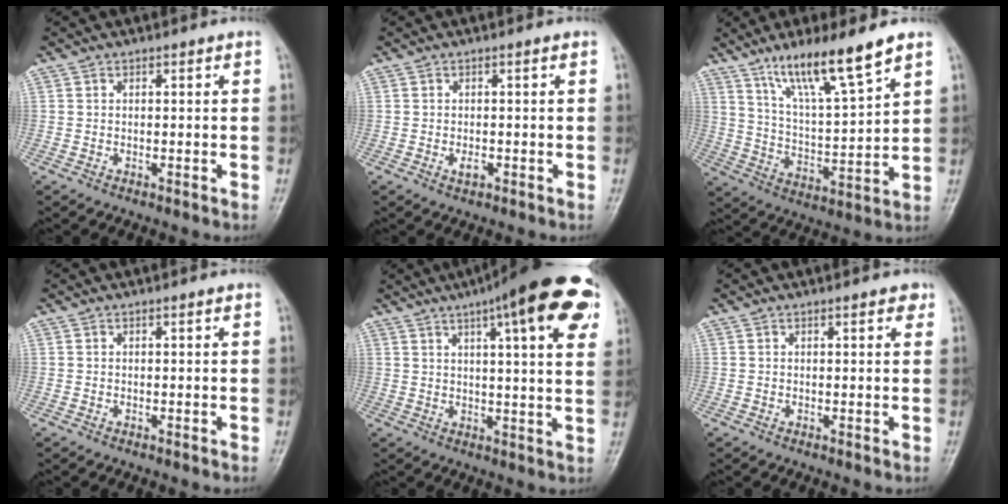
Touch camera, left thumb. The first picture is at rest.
{"total": 1.6, "force": [-0.4, 0.7, 1.4], "torque": [-0.019, 0.001, -0.004]}
{"total": 14.1, "force": [9.6, 1.7, 10.1], "torque": [-0.176, -0.051, 0.182]}
{"total": 0.0}
{"total": 20.5, "force": [10.2, 4.6, 17.1], "torque": [-0.225, -0.002, 0.131]}
{"total": 1.8, "force": [1.1, 0.7, 1.2], "torque": [-0.009, -0.002, 0.010]}